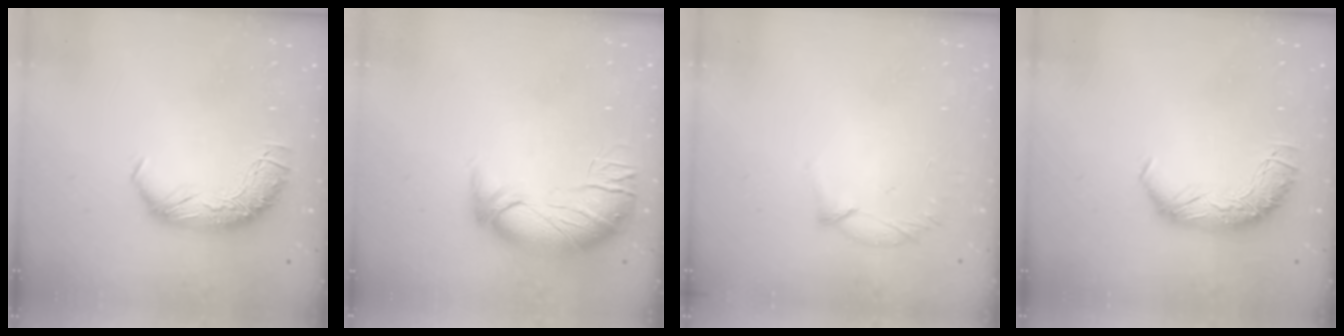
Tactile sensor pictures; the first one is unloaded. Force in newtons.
{"total": 2.7, "press": 1.2, "slide": 2.4}
{"total": 5.9, "press": 5.8, "slide": 0.9}
{"total": 0.0}